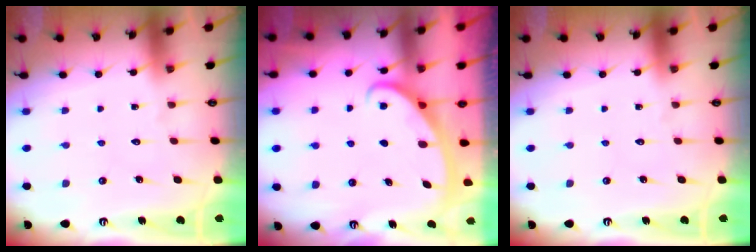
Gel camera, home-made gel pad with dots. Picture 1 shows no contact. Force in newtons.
{"total": 2.9, "press": 2.8, "slide": 0.4}
{"total": 0.0}